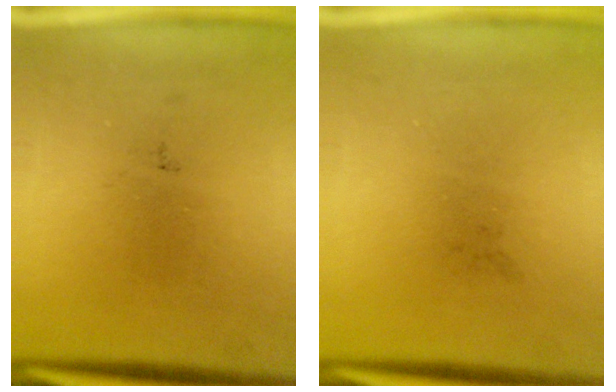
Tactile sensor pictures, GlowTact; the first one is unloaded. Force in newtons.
{"total": 0.0}